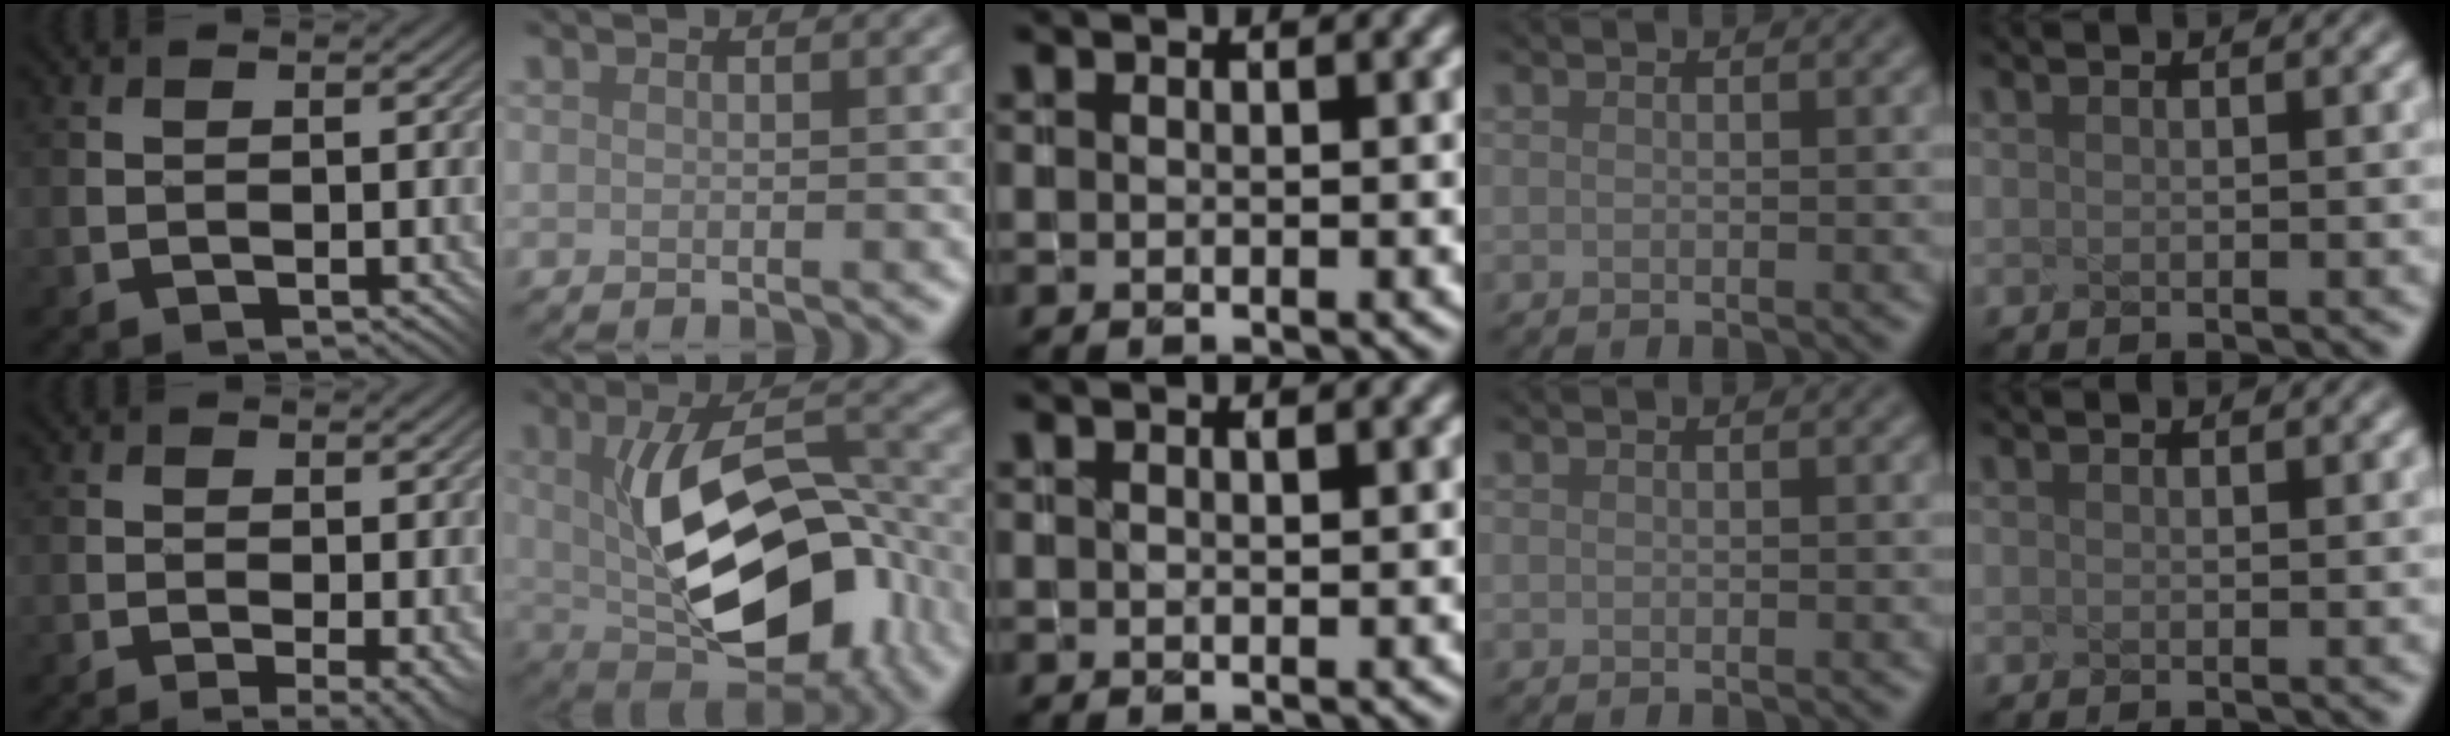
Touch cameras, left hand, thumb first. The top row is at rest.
{"thumb": {"total": 3.7, "force": [-1.9, 1.6, 2.7], "torque": [-0.030, 0.002, -0.018]}, "index": {"total": 12.0, "force": [-1.2, 6.0, 10.3], "torque": [-0.168, -0.008, -0.009]}, "middle": {"total": 0.5, "force": [0.1, 0.2, 0.4], "torque": [-0.010, -0.003, 0.004]}}